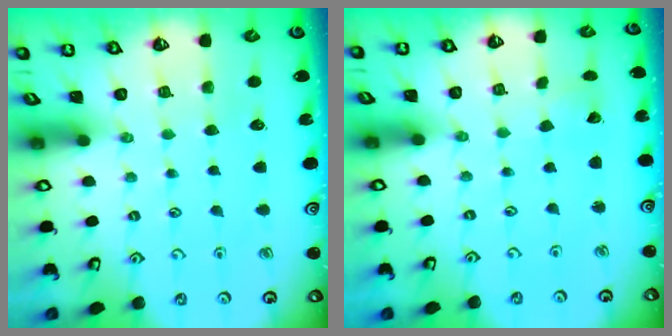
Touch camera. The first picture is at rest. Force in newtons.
{"total": 2.5, "press": 2.5, "slide": 0.3}